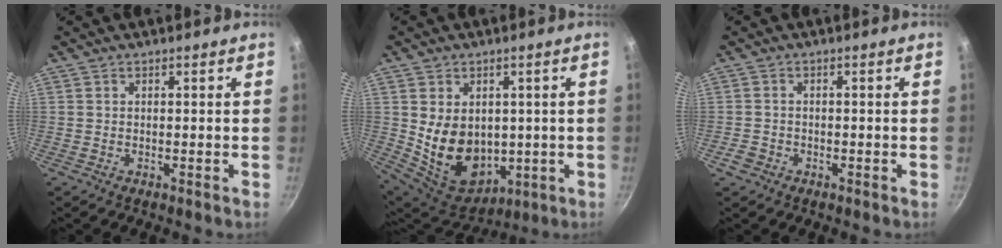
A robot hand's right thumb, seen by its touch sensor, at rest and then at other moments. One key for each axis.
{"total": 14.2, "fx": 0.7, "fy": 10.8, "fz": 9.3, "tx": -0.131, "ty": -0.026, "tz": 0.046}
{"total": 2.3, "fx": -1.3, "fy": 1.8, "fz": 0.8, "tx": -0.013, "ty": 0.013, "tz": -0.022}